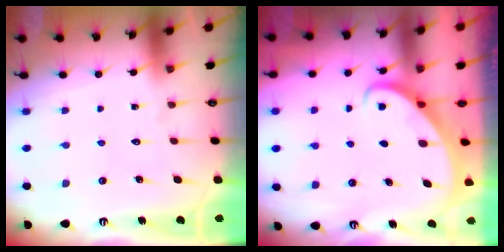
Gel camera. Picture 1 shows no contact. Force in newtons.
{"total": 2.9, "press": 2.9, "slide": 0.2}